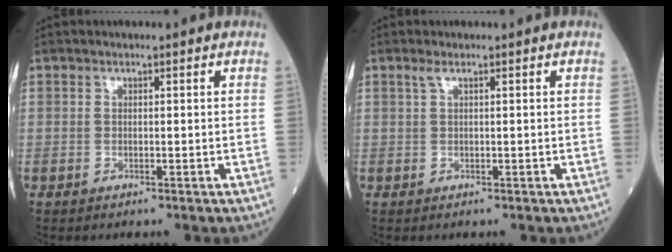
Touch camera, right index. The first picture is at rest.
{"total": 0.9, "force": [0.5, 0.0, 0.8], "torque": [-0.024, 0.013, 0.012]}